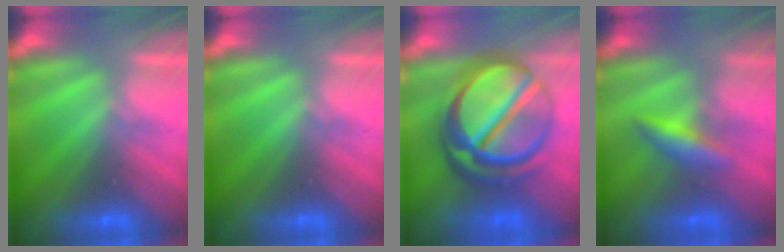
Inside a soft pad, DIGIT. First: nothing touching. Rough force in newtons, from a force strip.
{"total": 0.0}
{"total": 10.1}
{"total": 2.5}